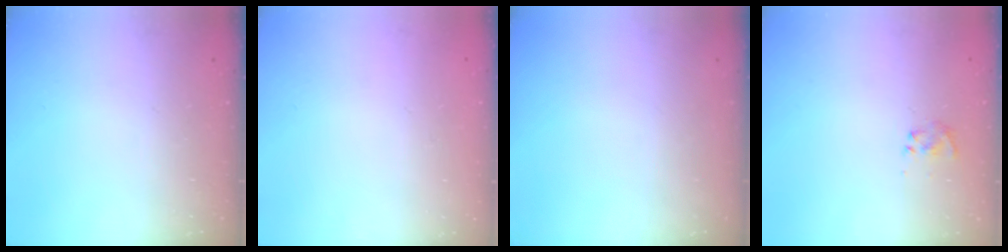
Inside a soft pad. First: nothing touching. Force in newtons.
{"total": 1.8, "press": 1.7, "slide": 0.1}
{"total": 0.0}
{"total": 2.5, "press": 2.4, "slide": 0.8}